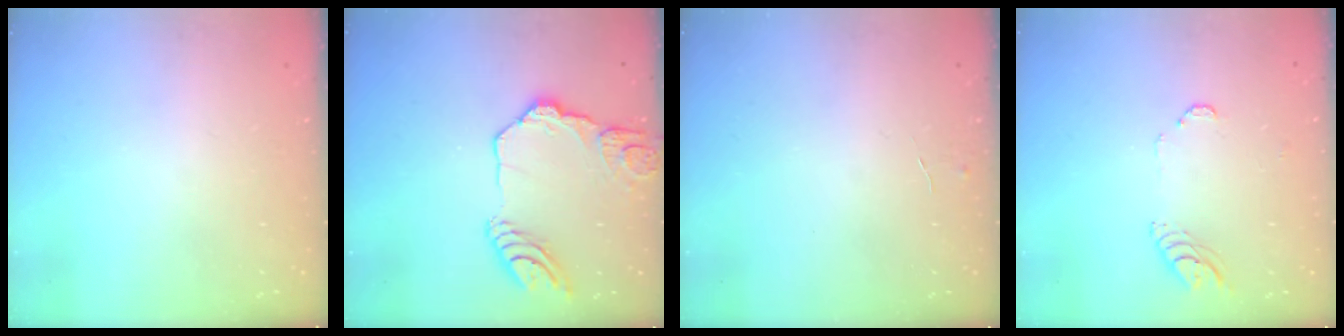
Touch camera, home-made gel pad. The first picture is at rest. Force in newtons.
{"total": 15.7, "press": 15.6, "slide": 2.0}
{"total": 3.9, "press": 3.9, "slide": 0.4}
{"total": 5.0, "press": 5.0, "slide": 0.6}